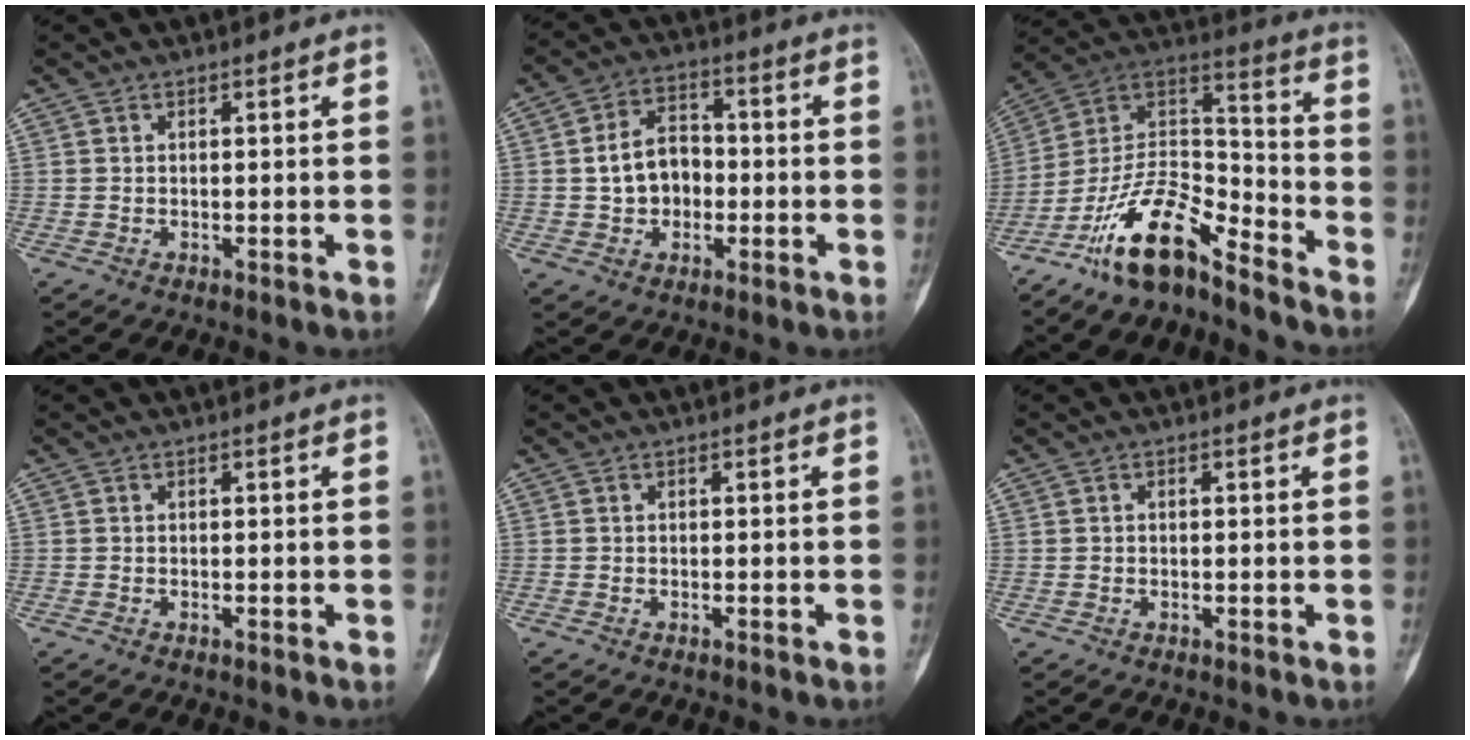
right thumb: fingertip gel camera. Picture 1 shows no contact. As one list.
[{"total": 8.6, "force": [-0.8, 6.6, 5.4], "torque": [-0.066, 0.023, -0.021]}, {"total": 15.0, "force": [-11.3, 4.9, 8.6], "torque": [-0.144, 0.100, -0.215]}, {"total": 0.0}, {"total": 0.0}, {"total": 0.0}]